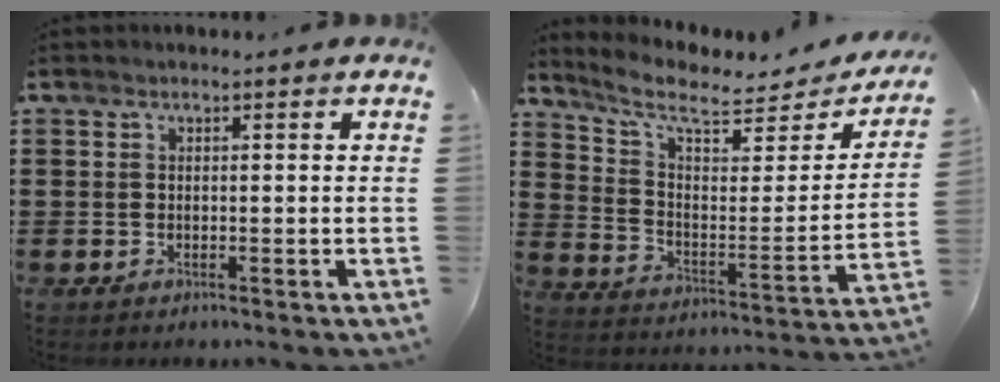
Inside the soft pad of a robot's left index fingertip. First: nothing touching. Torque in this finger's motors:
{"motor_torque": [2.14, 0.00, 0.15, 0.07]}